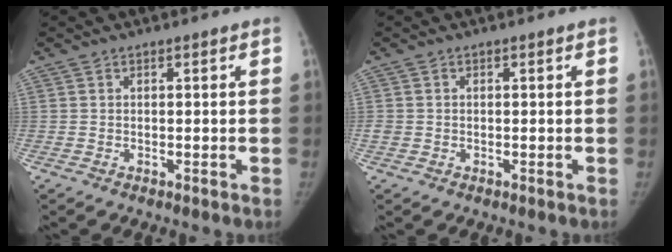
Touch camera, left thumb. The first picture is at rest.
{"total": 1.1, "force": [-0.2, 1.0, 0.4], "torque": [-0.003, 0.003, -0.004]}